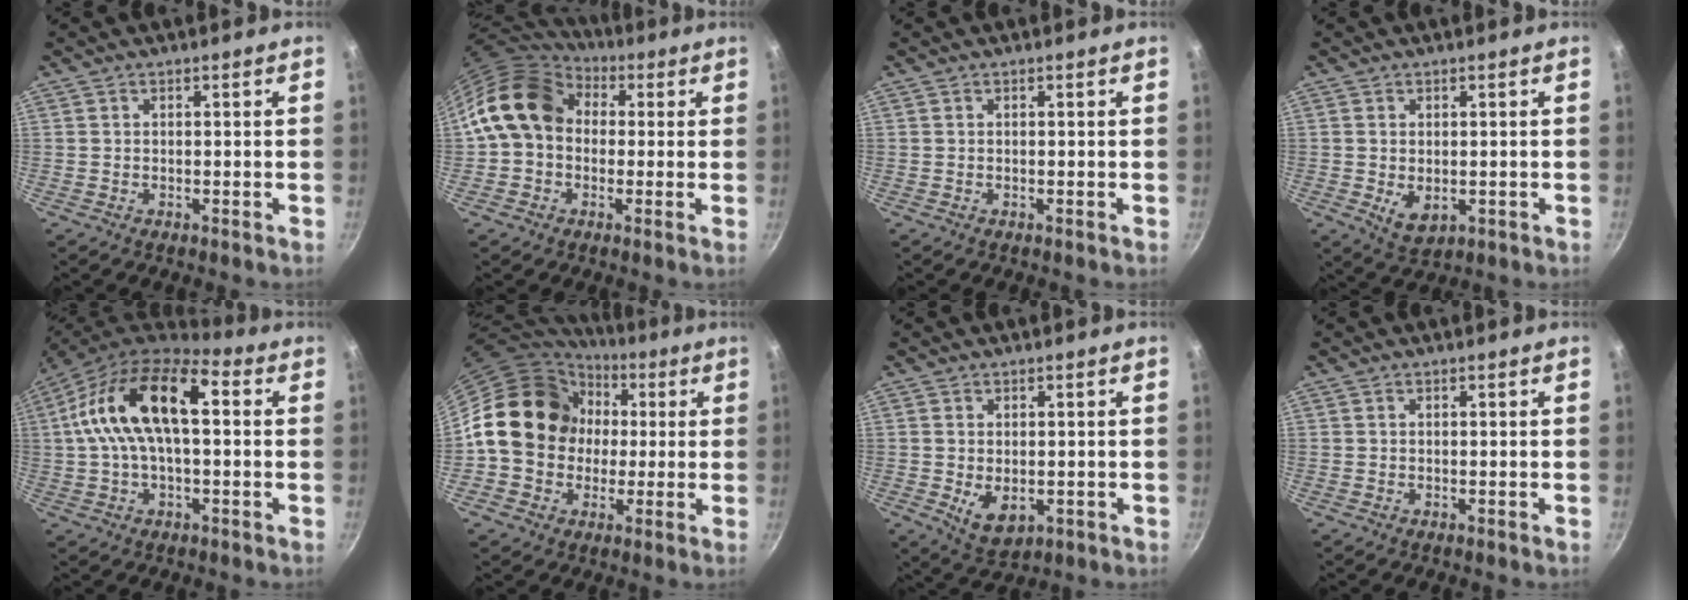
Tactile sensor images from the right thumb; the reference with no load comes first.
{"total": 14.0, "force": [2.0, 11.1, 8.3], "torque": [-0.120, 0.027, 0.020]}
{"total": 0.0}
{"total": 4.7, "force": [-0.4, 3.1, 3.5], "torque": [-0.056, -0.014, 0.000]}
{"total": 18.2, "force": [2.8, 9.2, 15.4], "torque": [-0.266, 0.032, 0.030]}
{"total": 17.7, "force": [1.5, 15.2, 8.9], "torque": [-0.119, 0.030, 0.018]}
{"total": 5.9, "force": [-0.7, 3.9, 4.5], "torque": [-0.068, -0.015, -0.001]}
{"total": 0.0}